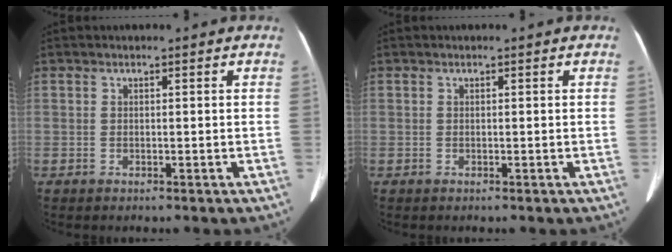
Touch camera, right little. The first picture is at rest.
{"total": 0.0}